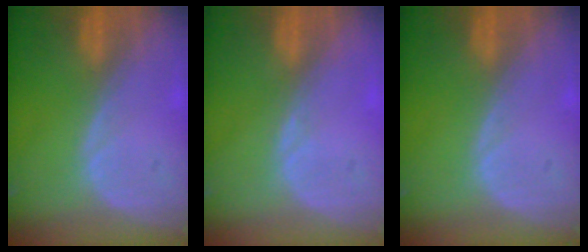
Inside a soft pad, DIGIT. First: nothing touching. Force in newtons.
{"total": 0.5, "press": 0.5, "slide": 0.2}
{"total": 0.0}